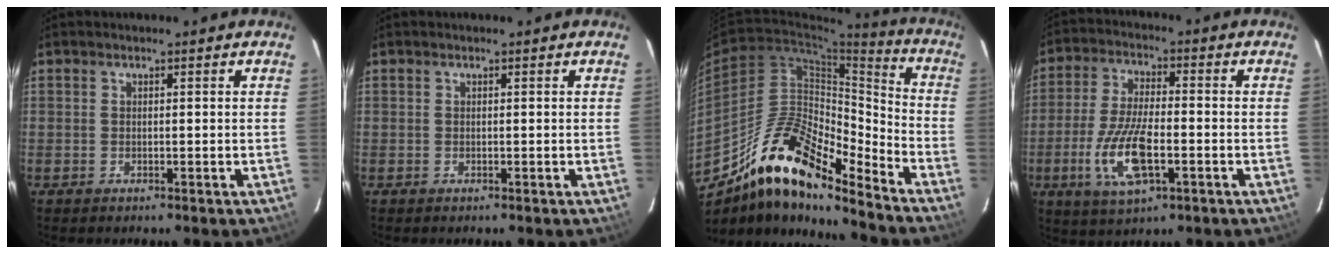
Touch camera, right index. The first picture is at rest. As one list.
[{"total": 0.0}, {"total": 19.1, "force": [-14.5, 5.2, 11.3], "torque": [-0.192, 0.005, -0.264]}, {"total": 12.4, "force": [-4.0, 4.4, 10.9], "torque": [-0.229, -0.010, -0.075]}]